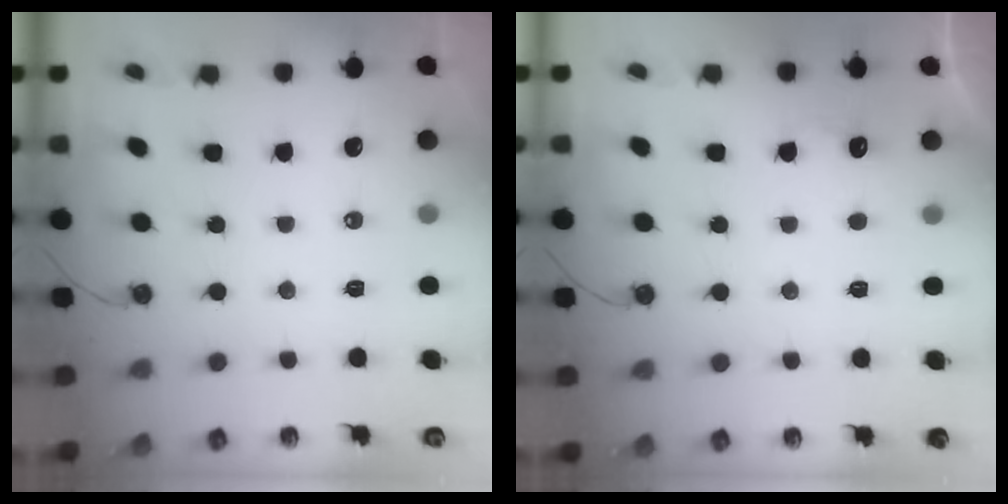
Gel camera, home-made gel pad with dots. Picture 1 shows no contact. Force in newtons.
{"total": 3.2, "press": 3.1, "slide": 0.7}